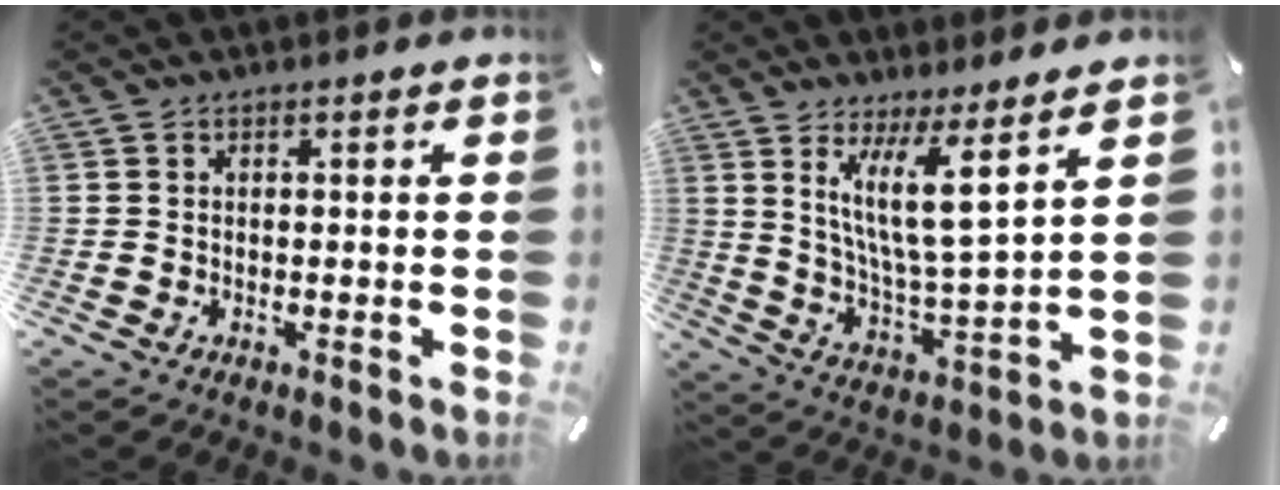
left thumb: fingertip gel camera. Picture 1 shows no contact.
{"total": 12.1, "force": [7.4, 1.1, 9.5], "torque": [-0.178, -0.034, 0.122]}